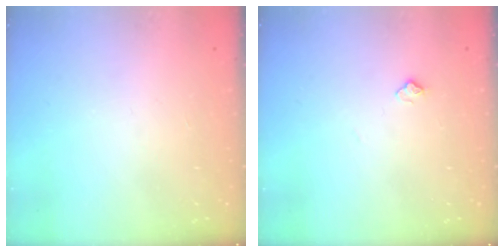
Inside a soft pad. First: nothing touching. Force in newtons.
{"total": 5.1, "press": 5.1, "slide": 0.5}